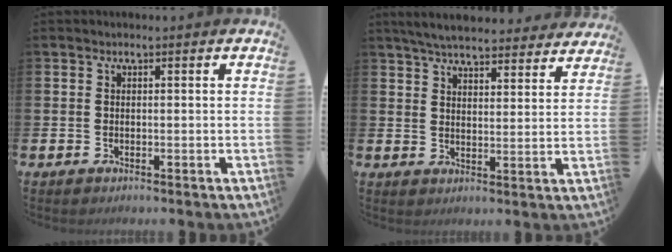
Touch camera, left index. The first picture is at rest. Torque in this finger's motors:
{"motor_torque": [1.09, -1.05, 0.30, 0.16]}